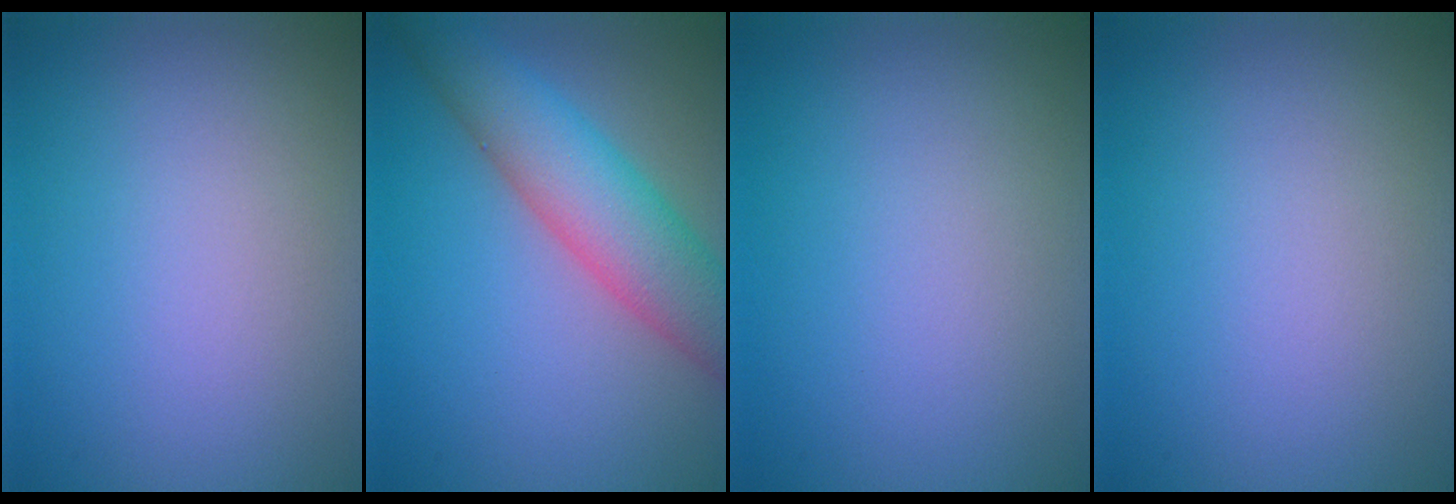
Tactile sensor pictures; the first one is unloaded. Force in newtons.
{"total": 7.3, "press": 7.3, "slide": 0.3}
{"total": 0.0}
{"total": 0.0}